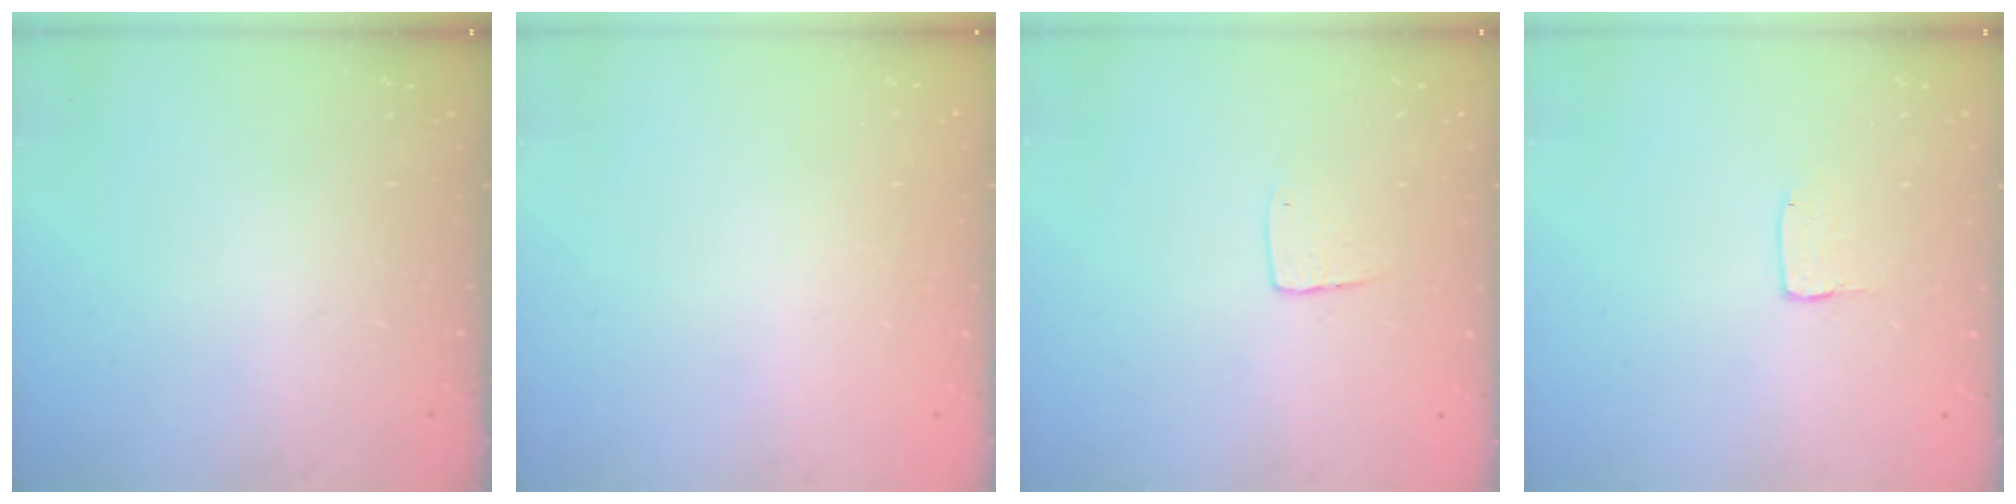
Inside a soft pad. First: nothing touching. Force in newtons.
{"total": 0.0}
{"total": 5.3, "press": 5.3, "slide": 0.4}
{"total": 1.7, "press": 1.6, "slide": 0.1}